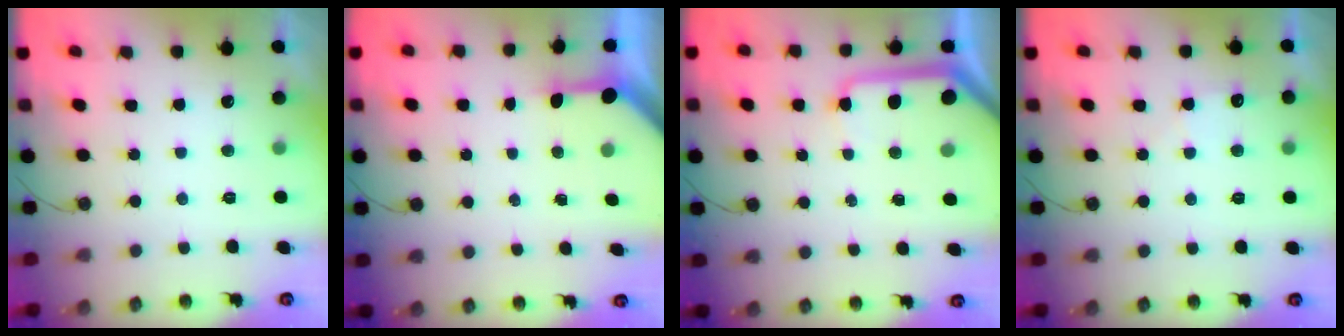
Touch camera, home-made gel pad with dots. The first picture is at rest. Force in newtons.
{"total": 3.2, "press": 3.2, "slide": 0.4}
{"total": 10.6, "press": 10.6, "slide": 1.1}
{"total": 4.6, "press": 4.5, "slide": 0.5}